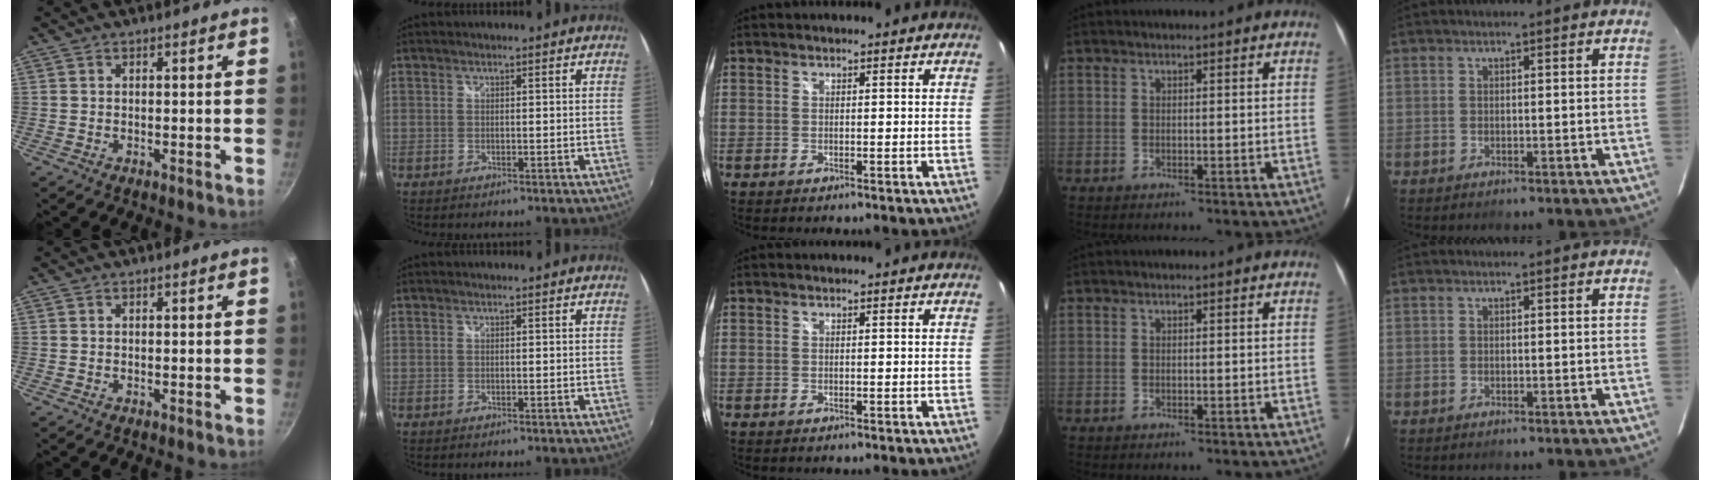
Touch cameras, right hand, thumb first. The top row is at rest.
{}